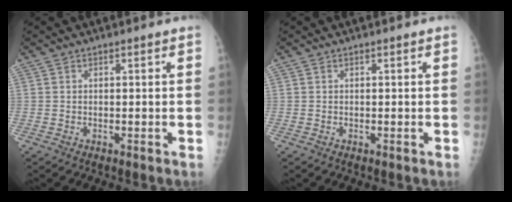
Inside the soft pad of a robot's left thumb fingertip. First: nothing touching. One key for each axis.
{"total": 0.0}